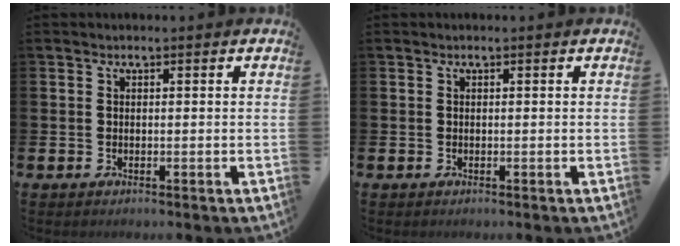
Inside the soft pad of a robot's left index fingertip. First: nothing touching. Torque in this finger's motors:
{"motor_torque": [-0.03, -0.04, 0.04, 0.01]}